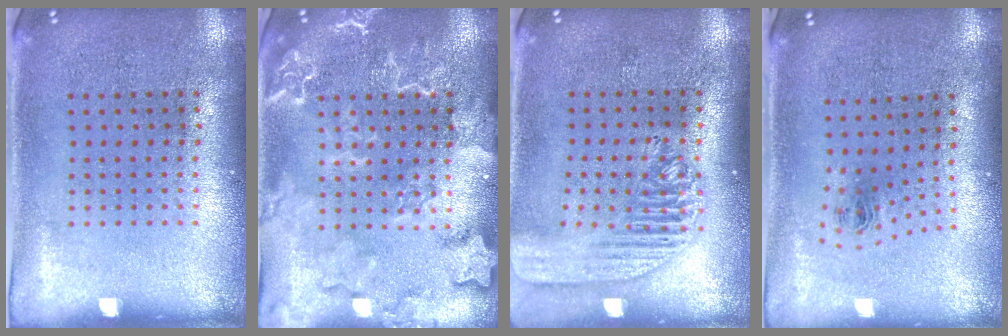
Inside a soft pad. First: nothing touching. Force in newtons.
{"total": 4.2, "press": 4.2, "slide": 0.6}
{"total": 1.9, "press": 1.7, "slide": 0.9}
{"total": 0.9, "press": 0.4, "slide": 0.8}